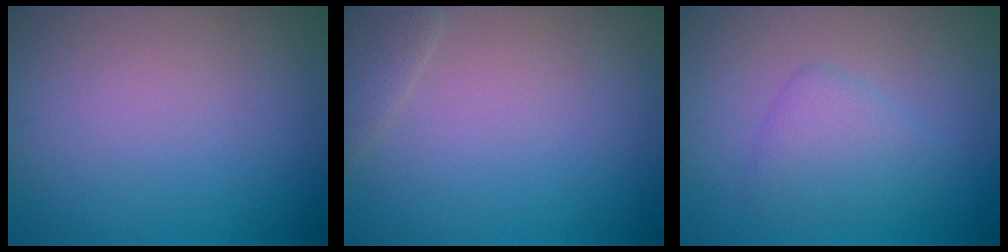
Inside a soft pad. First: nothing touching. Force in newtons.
{"total": 1.4, "press": 1.4, "slide": 0.1}
{"total": 2.6, "press": 2.6, "slide": 0.3}